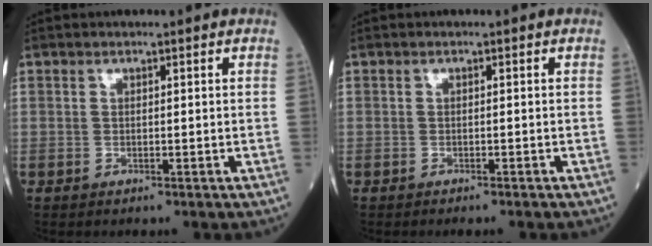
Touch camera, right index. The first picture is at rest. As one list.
[{"total": 1.6, "force": [-1.4, 0.1, 0.7], "torque": [-0.012, -0.003, -0.017]}]